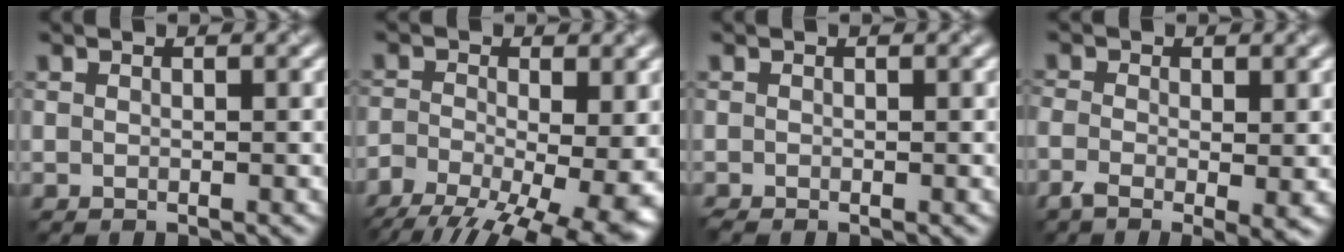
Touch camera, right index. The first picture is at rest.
{"total": 15.8, "force": [-9.1, 7.8, 10.3], "torque": [-0.173, -0.033, -0.094]}
{"total": 0.7, "force": [-0.6, 0.1, 0.4], "torque": [-0.008, -0.005, -0.014]}
{"total": 4.4, "force": [-1.6, 1.7, 3.8], "torque": [-0.077, -0.008, -0.033]}